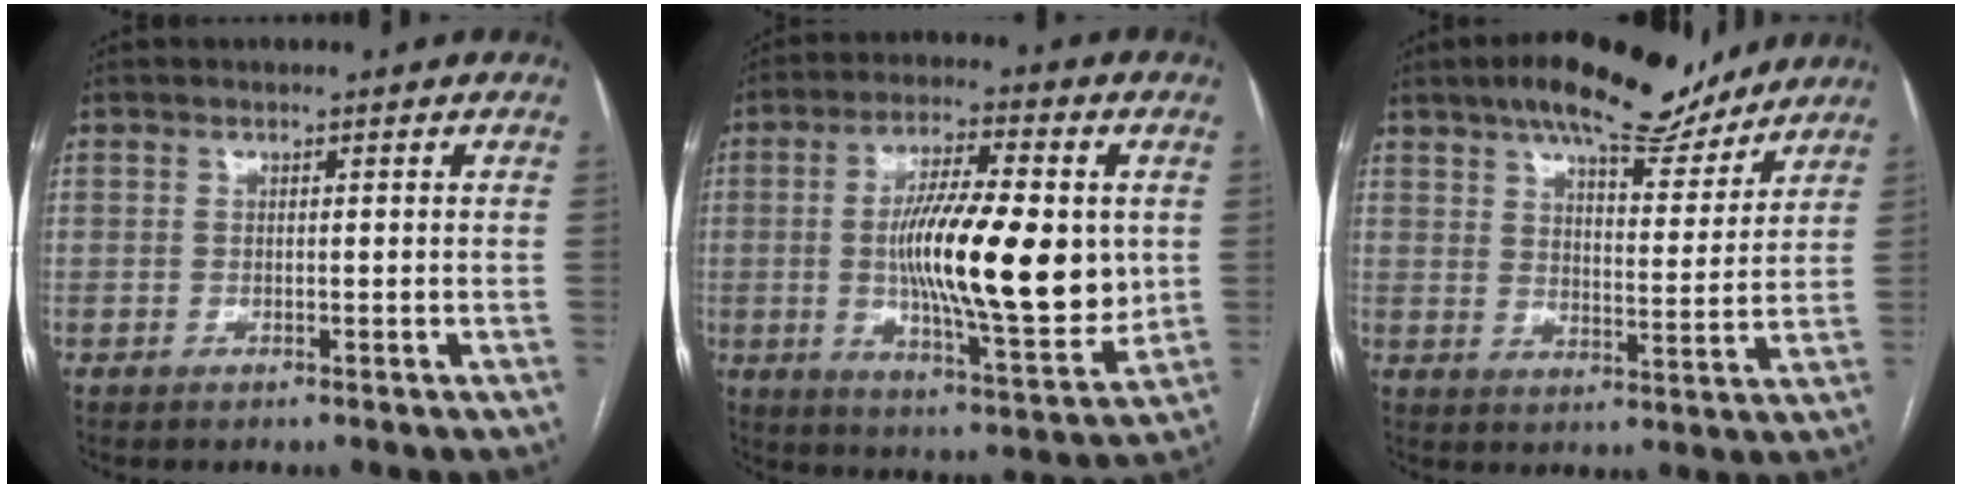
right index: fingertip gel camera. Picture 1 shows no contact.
{"total": 18.6, "force": [0.6, 4.1, 18.1], "torque": [-0.308, -0.009, 0.009]}
{"total": 15.4, "force": [12.3, 4.4, 8.1], "torque": [-0.124, 0.008, 0.182]}